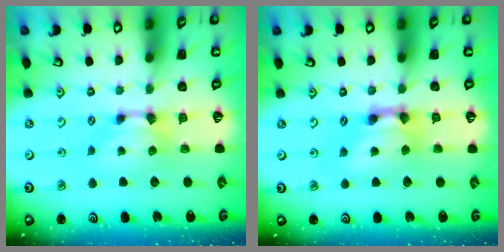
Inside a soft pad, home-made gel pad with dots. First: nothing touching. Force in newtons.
{"total": 3.5, "press": 3.5, "slide": 0.2}